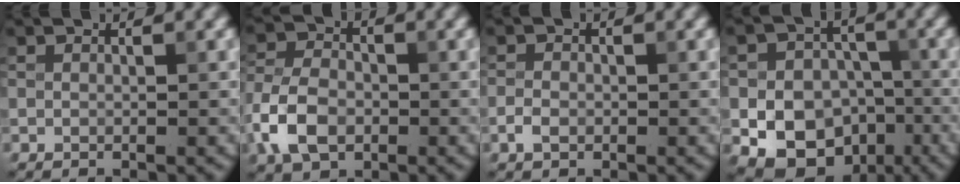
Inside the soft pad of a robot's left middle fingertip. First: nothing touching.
{"total": 6.1, "force": [-2.2, 4.1, 3.9], "torque": [-0.086, 0.002, -0.052]}
{"total": 1.6, "force": [-0.6, 1.2, 0.9], "torque": [-0.017, 0.001, -0.016]}
{"total": 12.2, "force": [-4.8, 10.0, 5.2], "torque": [-0.052, -0.035, -0.094]}